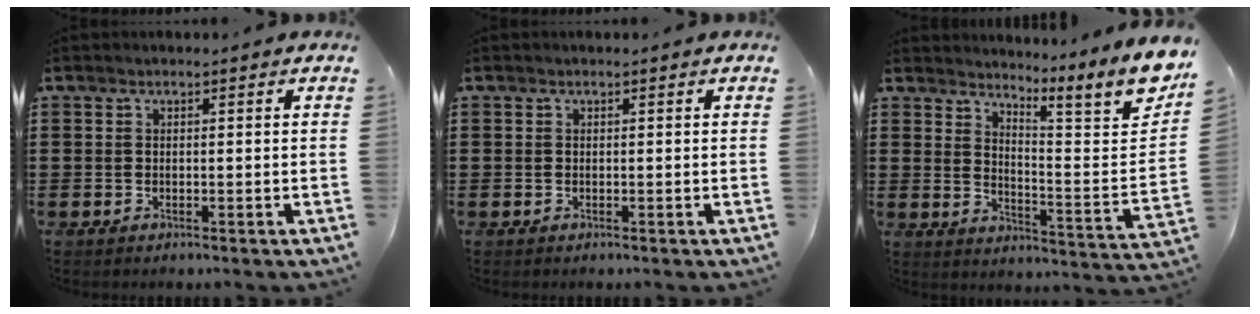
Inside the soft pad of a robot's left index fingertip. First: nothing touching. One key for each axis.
{"total": 0.0}
{"total": 6.6, "fx": 4.9, "fy": -0.3, "fz": 4.5, "tx": -0.072, "ty": -0.062, "tz": 0.072}